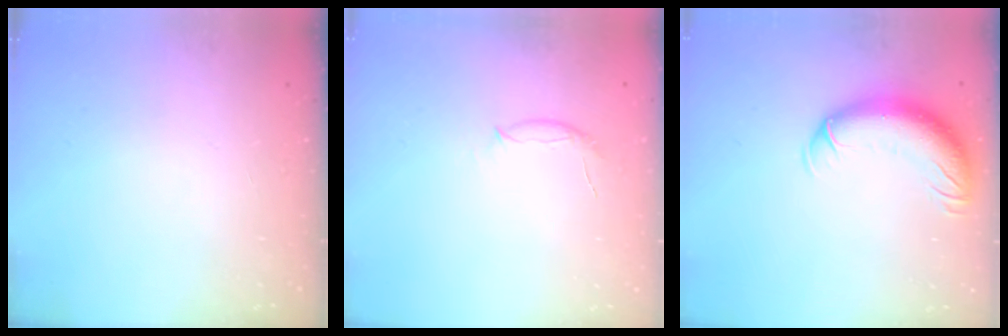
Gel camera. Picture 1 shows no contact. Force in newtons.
{"total": 5.6, "press": 5.5, "slide": 0.9}
{"total": 13.5, "press": 13.2, "slide": 2.9}